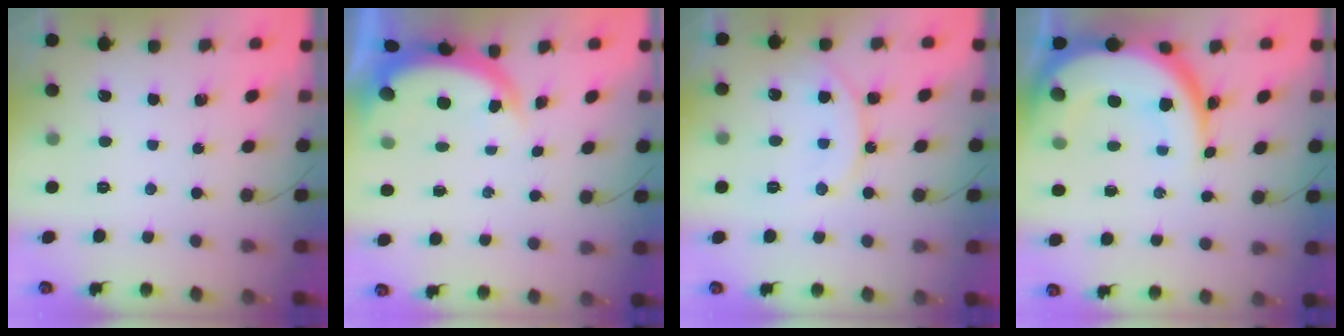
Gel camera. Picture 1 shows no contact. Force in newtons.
{"total": 3.9, "press": 3.9, "slide": 0.6}
{"total": 12.7, "press": 12.6, "slide": 1.5}
{"total": 15.7, "press": 15.7, "slide": 1.2}